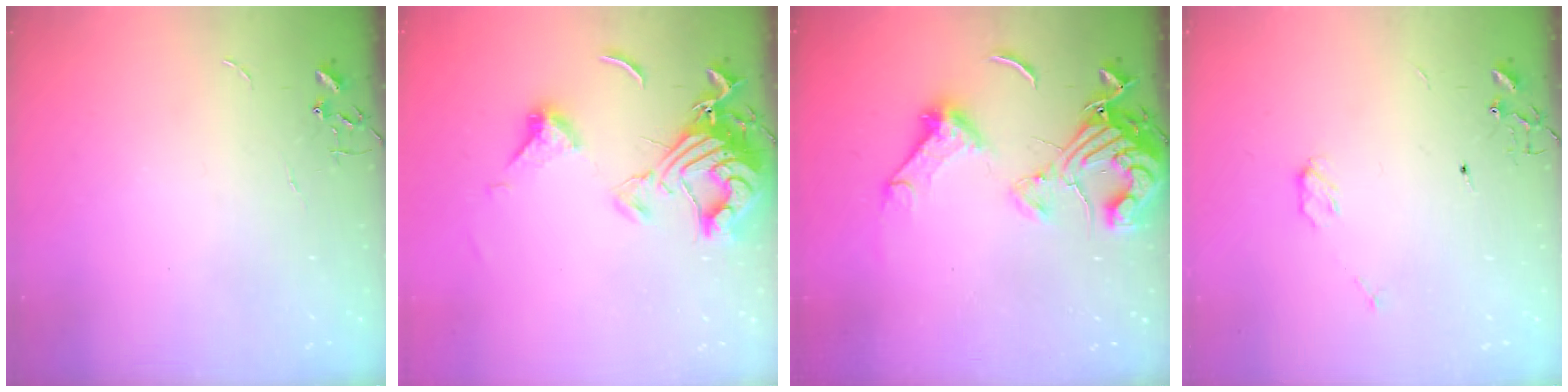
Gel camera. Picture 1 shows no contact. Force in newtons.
{"total": 14.7, "press": 14.6, "slide": 1.5}
{"total": 16.3, "press": 16.2, "slide": 1.7}
{"total": 3.9, "press": 3.9, "slide": 0.3}